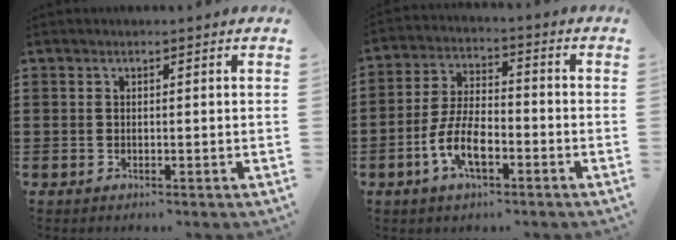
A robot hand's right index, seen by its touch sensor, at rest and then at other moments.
{"total": 7.9, "force": [-3.3, 3.4, 6.3], "torque": [-0.147, -0.004, -0.068]}